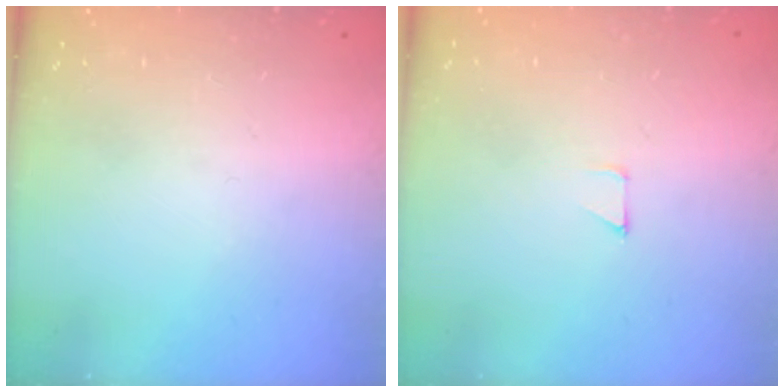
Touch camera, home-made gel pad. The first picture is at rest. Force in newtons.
{"total": 2.6, "press": 2.6, "slide": 0.2}